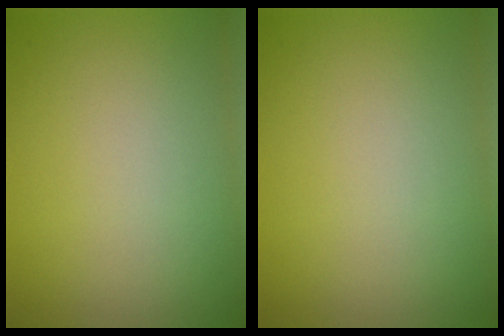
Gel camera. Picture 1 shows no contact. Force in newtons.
{"total": 0.0}